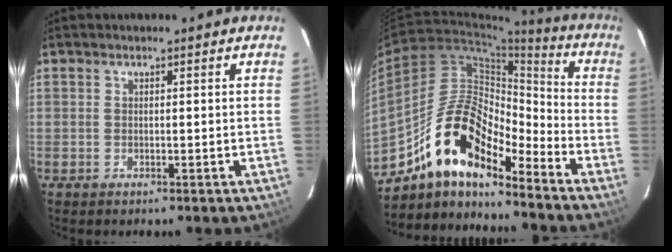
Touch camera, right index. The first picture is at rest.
{"total": 16.3, "force": [-12.3, 5.5, 9.1], "torque": [-0.158, 0.017, -0.233]}